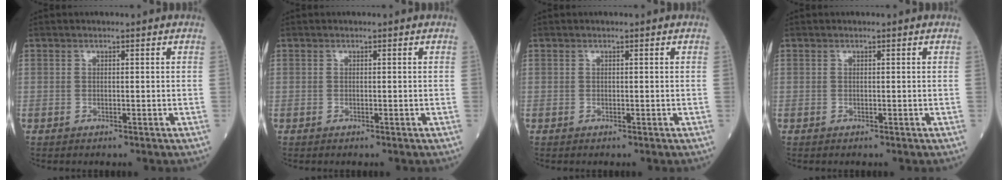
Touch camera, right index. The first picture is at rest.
{"total": 0.0}
{"total": 0.0}
{"total": 0.0}